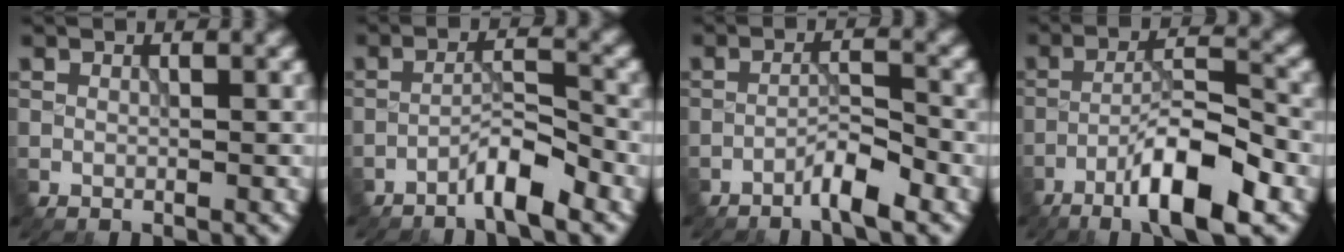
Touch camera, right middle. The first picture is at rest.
{"total": 3.5, "force": [-2.7, 0.3, 2.2], "torque": [-0.038, 0.012, -0.054]}
{"total": 3.0, "force": [-2.3, 0.3, 2.0], "torque": [-0.036, 0.010, -0.045]}
{"total": 8.0, "force": [-4.6, 1.5, 6.4], "torque": [-0.109, 0.012, -0.084]}